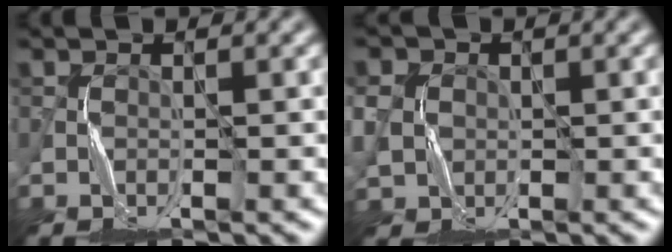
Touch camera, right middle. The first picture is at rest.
{"total": 3.5, "force": [0.2, 3.1, 1.7], "torque": [-0.048, 0.003, 0.002]}